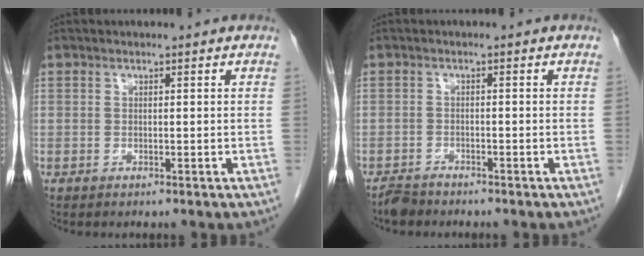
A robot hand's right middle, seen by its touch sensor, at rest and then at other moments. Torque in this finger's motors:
{"motor_torque": [0.42, -0.31, 0.00, 0.01]}